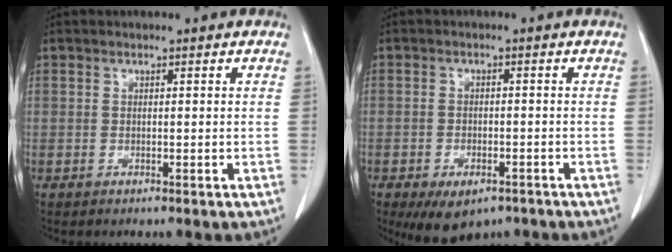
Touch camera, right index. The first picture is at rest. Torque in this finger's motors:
{"motor_torque": [0.87, -0.90, 0.20, 0.01]}